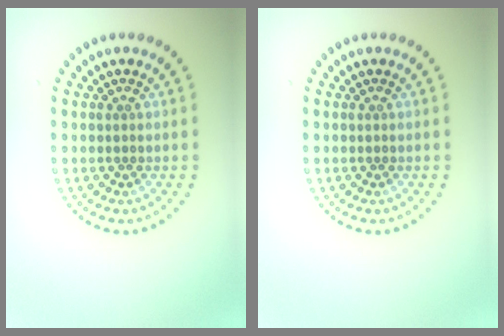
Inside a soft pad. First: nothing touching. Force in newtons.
{"total": 0.0}